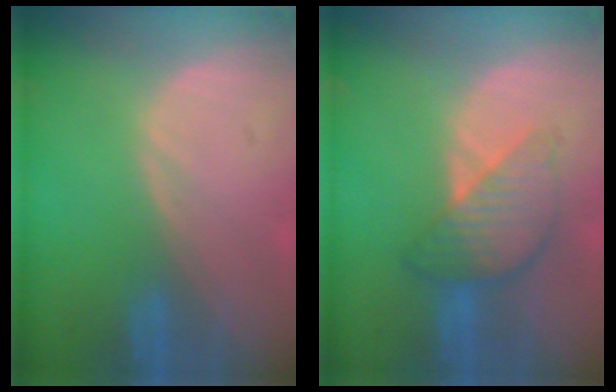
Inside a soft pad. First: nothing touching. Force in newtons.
{"total": 6.3, "press": 6.3, "slide": 0.3}